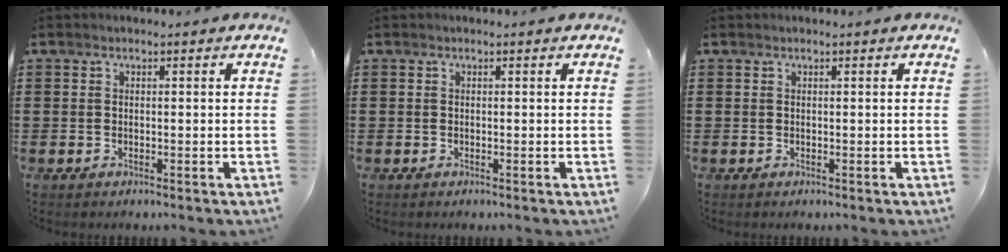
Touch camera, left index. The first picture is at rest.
{"total": 0.0}
{"total": 0.0}